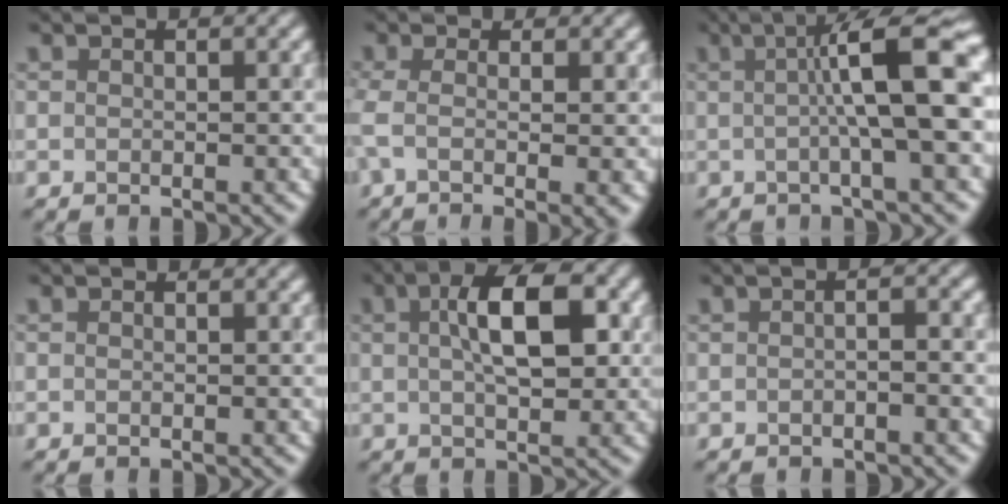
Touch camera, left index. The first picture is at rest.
{"total": 5.1, "force": [-0.9, 1.7, 4.8], "torque": [-0.072, -0.016, -0.015]}
{"total": 9.0, "force": [0.9, 1.5, 8.8], "torque": [-0.105, 0.014, 0.005]}
{"total": 0.0}
{"total": 6.4, "force": [1.4, 2.7, 5.6], "torque": [-0.085, 0.009, 0.019]}
{"total": 1.3, "force": [-0.5, 0.3, 1.1], "torque": [-0.012, 0.000, -0.013]}